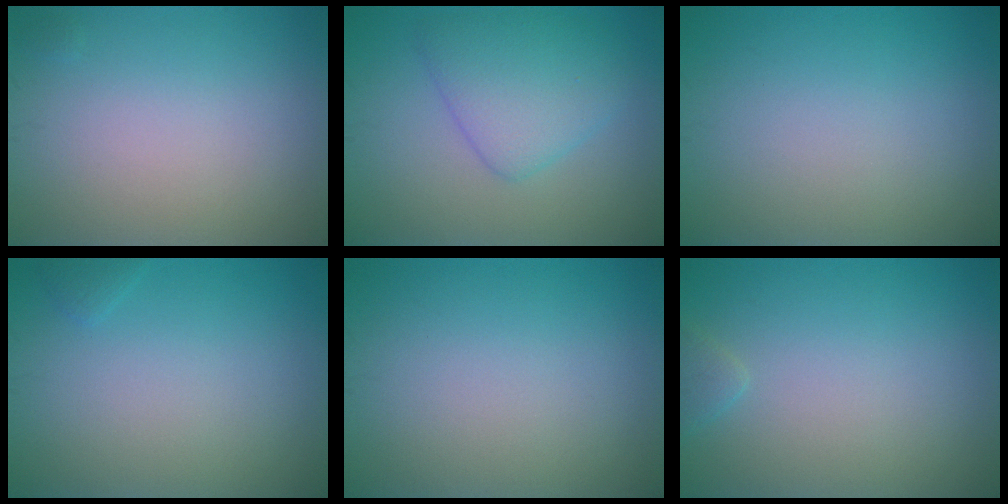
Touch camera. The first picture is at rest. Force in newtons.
{"total": 4.5, "press": 4.5, "slide": 0.2}
{"total": 0.0}
{"total": 0.6, "press": 0.6, "slide": 0.1}
{"total": 0.0}
{"total": 1.0, "press": 1.0, "slide": 0.1}